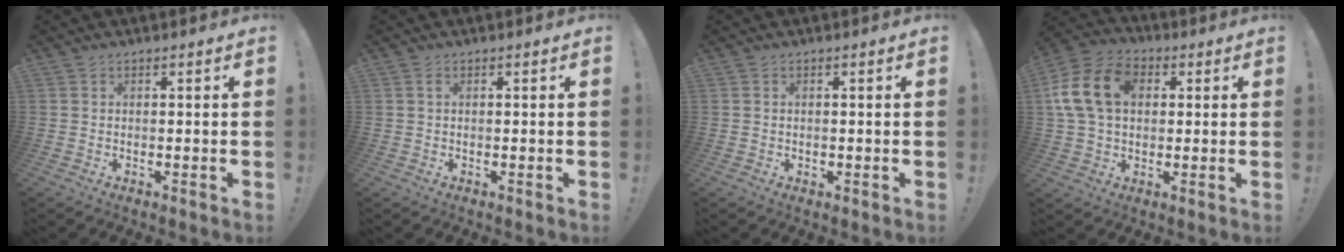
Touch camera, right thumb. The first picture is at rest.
{"total": 0.6, "force": [0.0, 0.1, 0.6], "torque": [-0.012, 0.003, -0.001]}
{"total": 0.5, "force": [0.0, 0.5, 0.1], "torque": [-0.002, 0.003, 0.001]}
{"total": 16.6, "force": [3.7, 12.0, 10.9], "torque": [-0.210, 0.011, 0.070]}